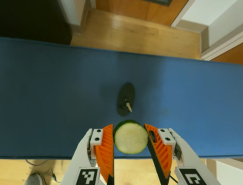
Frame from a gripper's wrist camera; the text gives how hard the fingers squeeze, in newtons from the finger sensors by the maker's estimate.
{"total": 6.6, "left": 6.7, "right": 6.5}